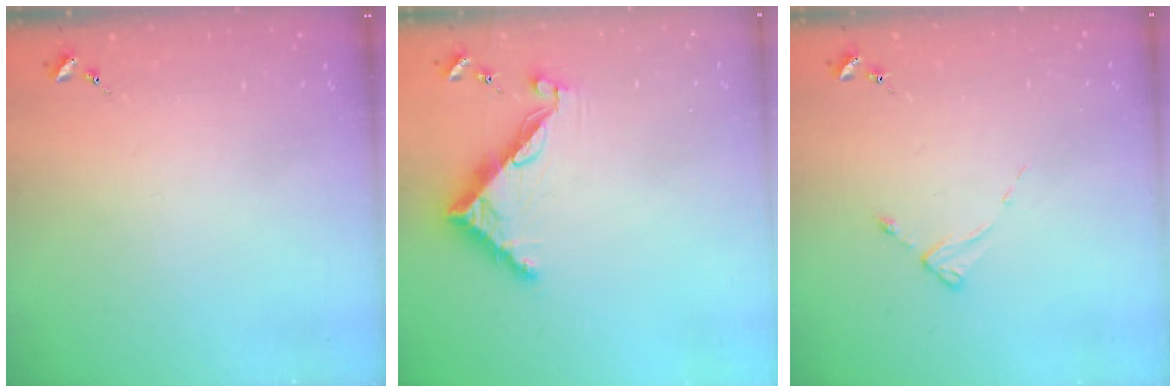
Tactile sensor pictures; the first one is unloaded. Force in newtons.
{"total": 7.9, "press": 7.9, "slide": 0.1}
{"total": 2.3, "press": 2.3, "slide": 0.3}